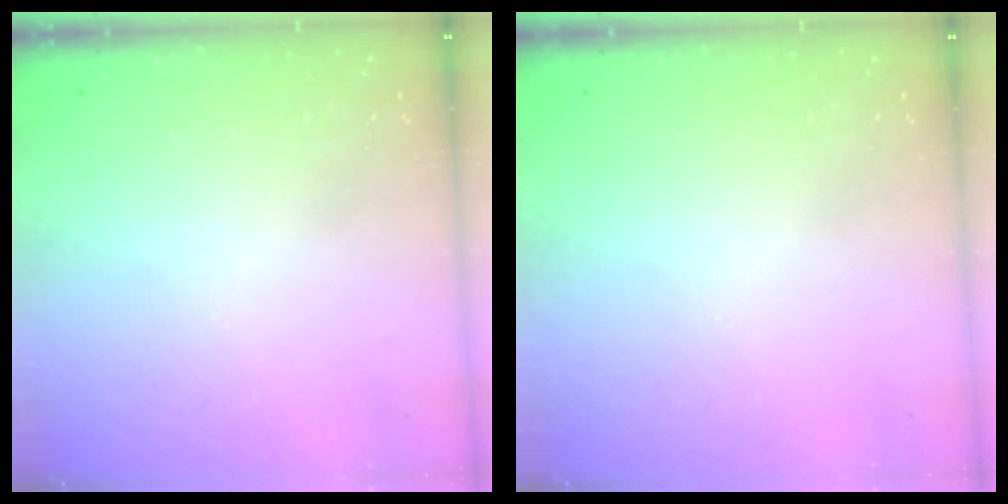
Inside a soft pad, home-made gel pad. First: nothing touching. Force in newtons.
{"total": 0.0}